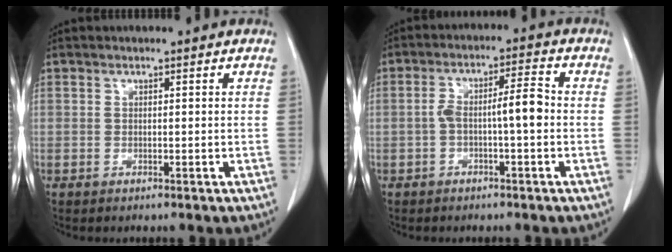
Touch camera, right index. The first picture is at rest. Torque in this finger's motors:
{"motor_torque": [0.89, -0.37, 0.47, 0.10]}